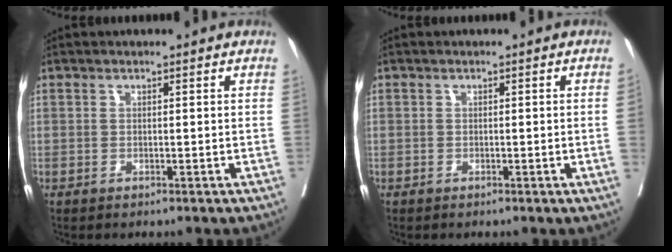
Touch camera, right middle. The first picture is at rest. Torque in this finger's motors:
{"motor_torque": [0.94, -1.04, 0.02, -0.21]}